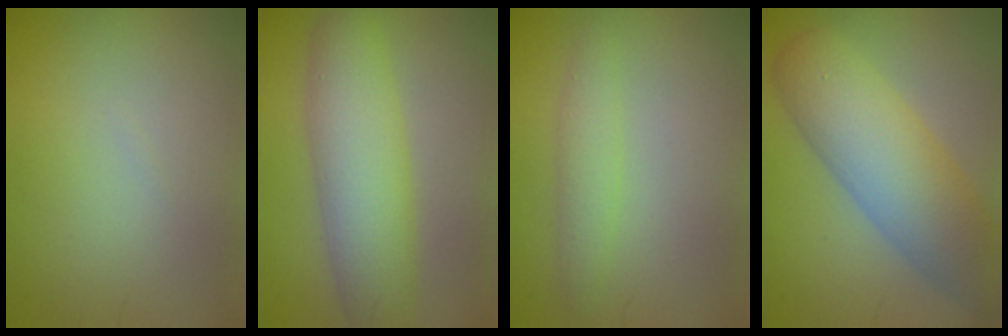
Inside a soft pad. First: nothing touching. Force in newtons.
{"total": 6.7, "press": 6.7, "slide": 0.1}
{"total": 1.9, "press": 1.9, "slide": 0.1}
{"total": 8.3, "press": 8.3, "slide": 0.4}